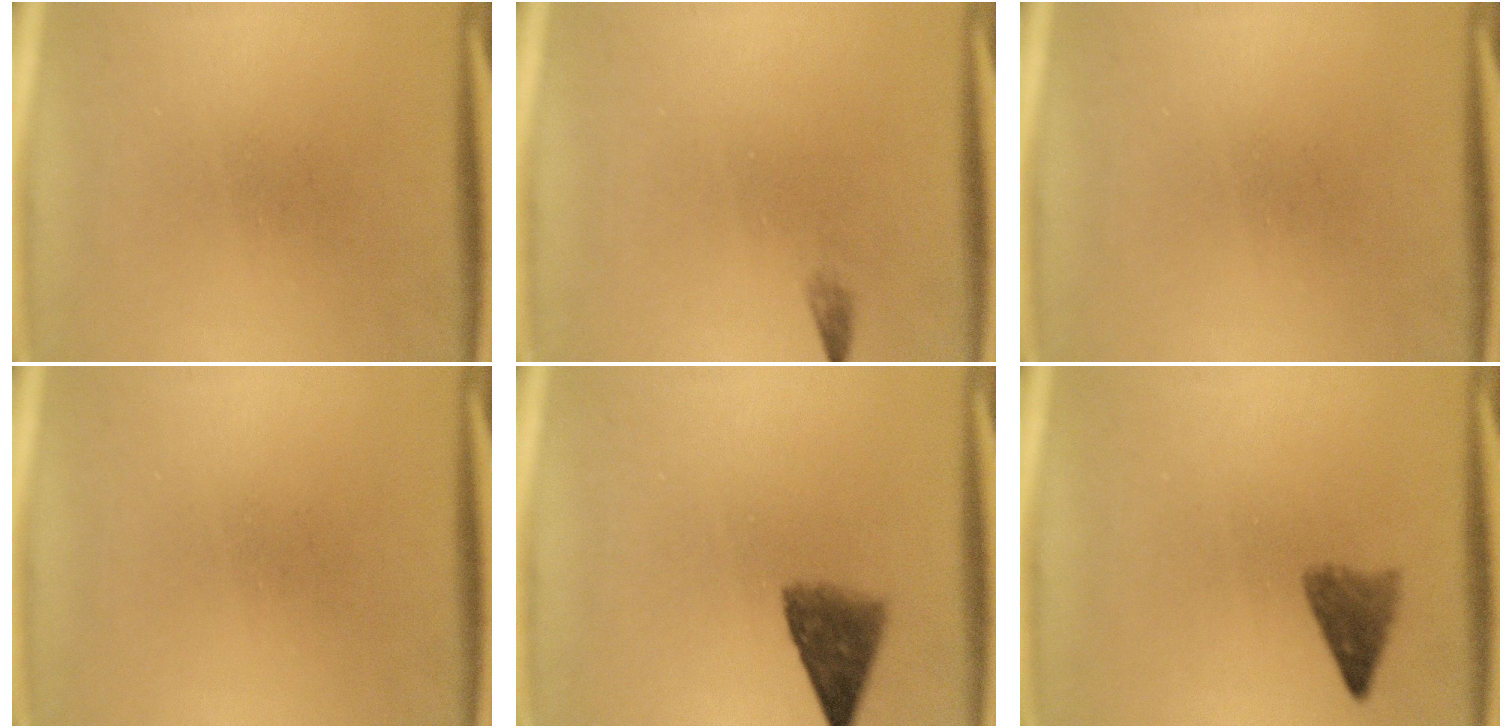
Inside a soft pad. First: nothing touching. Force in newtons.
{"total": 0.7}
{"total": 0.0}
{"total": 0.0}
{"total": 5.4}
{"total": 3.3}